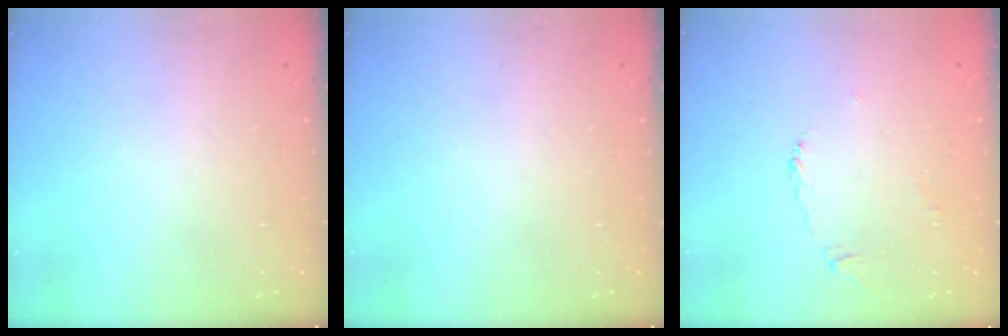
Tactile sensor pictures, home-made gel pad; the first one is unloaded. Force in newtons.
{"total": 0.0}
{"total": 2.3, "press": 2.2, "slide": 0.7}